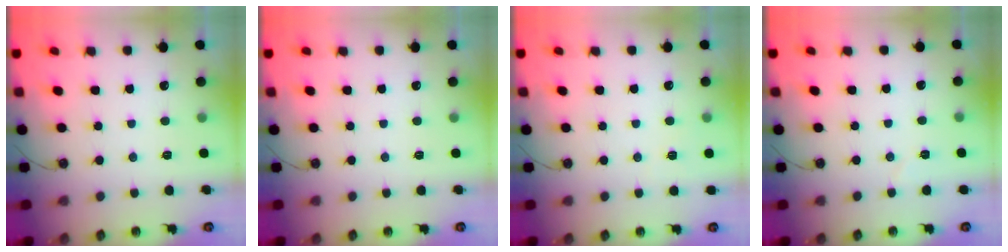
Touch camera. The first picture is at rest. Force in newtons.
{"total": 0.0}
{"total": 2.4, "press": 2.2, "slide": 1.0}
{"total": 3.4, "press": 3.2, "slide": 1.1}